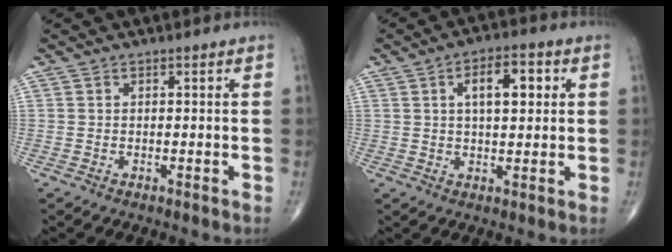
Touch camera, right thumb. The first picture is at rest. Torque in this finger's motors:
{"motor_torque": [0.32, 1.86, 0.81, 0.38, -0.01]}